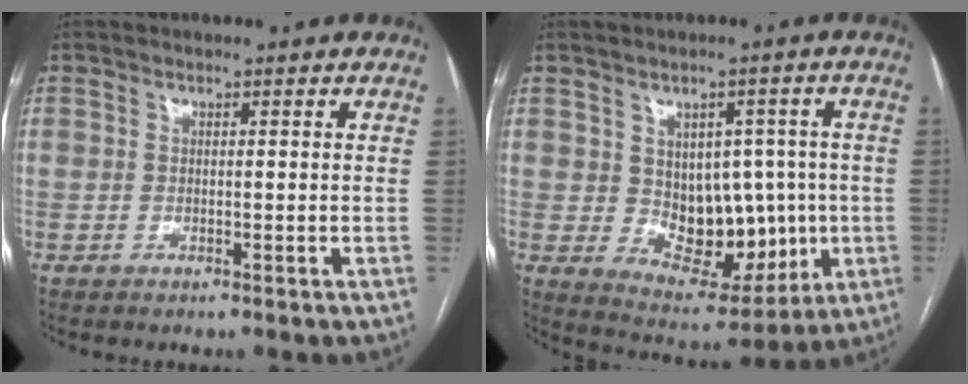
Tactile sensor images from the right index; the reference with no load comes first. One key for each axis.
{"total": 12.4, "fx": -0.3, "fy": 8.0, "fz": 9.6, "tx": -0.124, "ty": 0.018, "tz": 0.023}